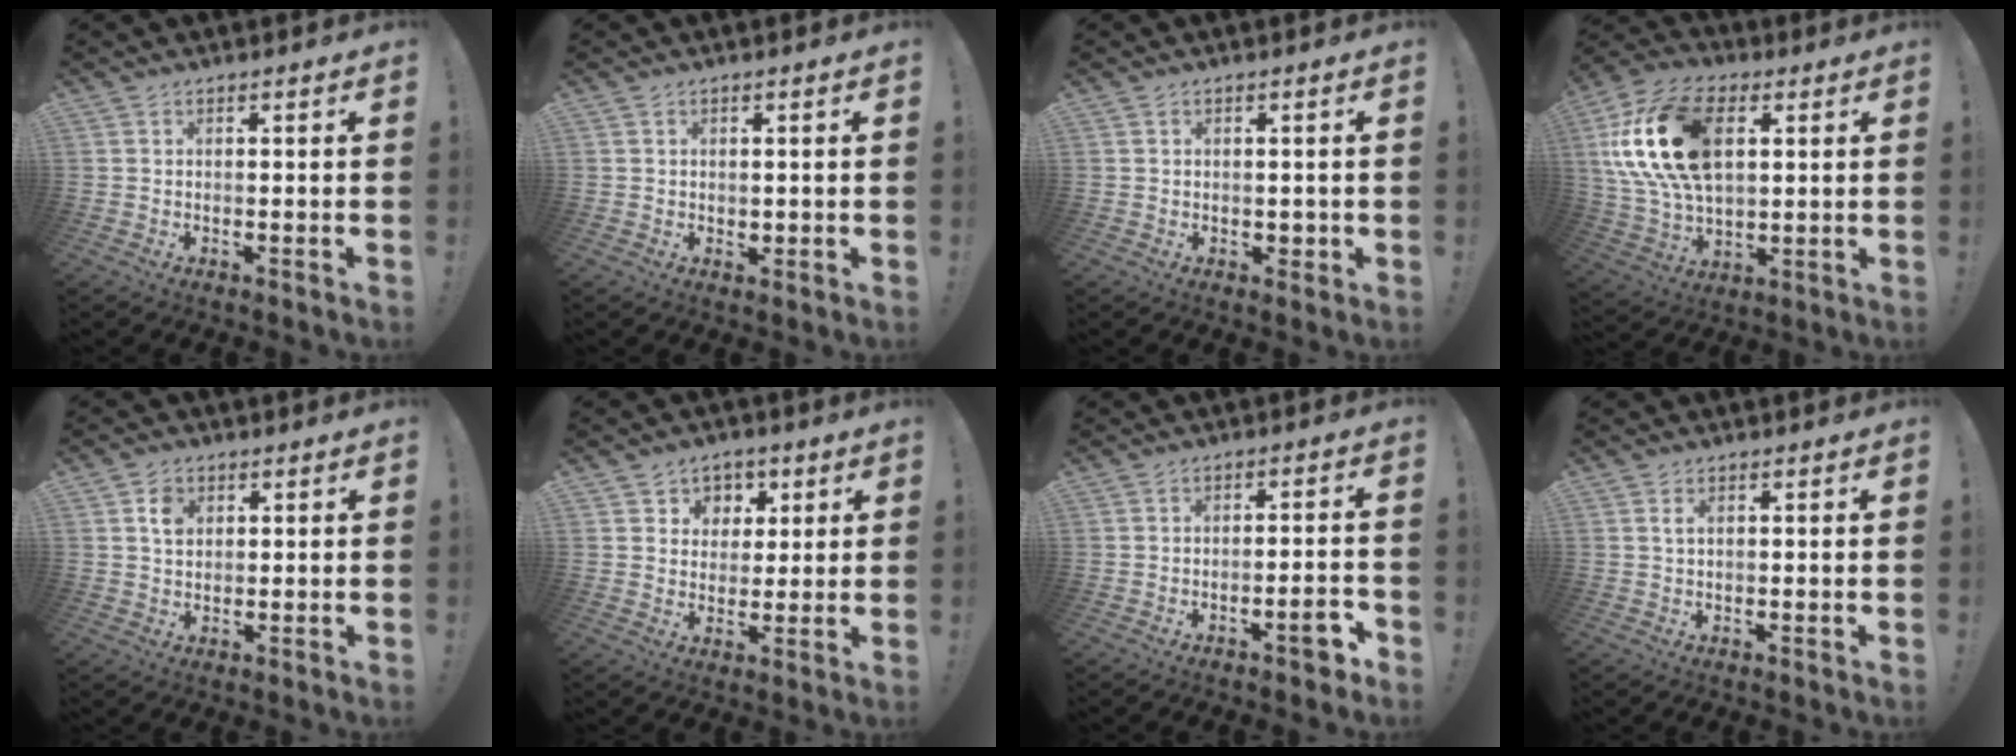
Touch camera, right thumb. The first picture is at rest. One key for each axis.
{"total": 1.0, "fx": 0.4, "fy": 0.9, "fz": 0.2, "tx": 0.004, "ty": -0.002, "tz": 0.007}
{"total": 1.7, "fx": 0.3, "fy": 1.6, "fz": 0.7, "tx": 0.006, "ty": -0.003, "tz": 0.003}
{"total": 23.8, "fx": 6.1, "fy": 14.6, "fz": 17.8, "tx": -0.329, "ty": -0.002, "tz": 0.112}
{"total": 4.3, "fx": 1.8, "fy": 3.4, "fz": 1.8, "tx": -0.009, "ty": -0.008, "tz": 0.029}
{"total": 6.3, "fx": 2.1, "fy": 5.9, "fz": 0.6, "tx": 0.005, "ty": -0.021, "tz": 0.042}
{"total": 5.6, "fx": -3.2, "fy": 1.5, "fz": 4.4, "tx": -0.053, "ty": 0.013, "tz": -0.052}
{"total": 1.6, "fx": 0.7, "fy": 0.6, "fz": 1.3, "tx": -0.022, "ty": 0.000, "tz": 0.011}